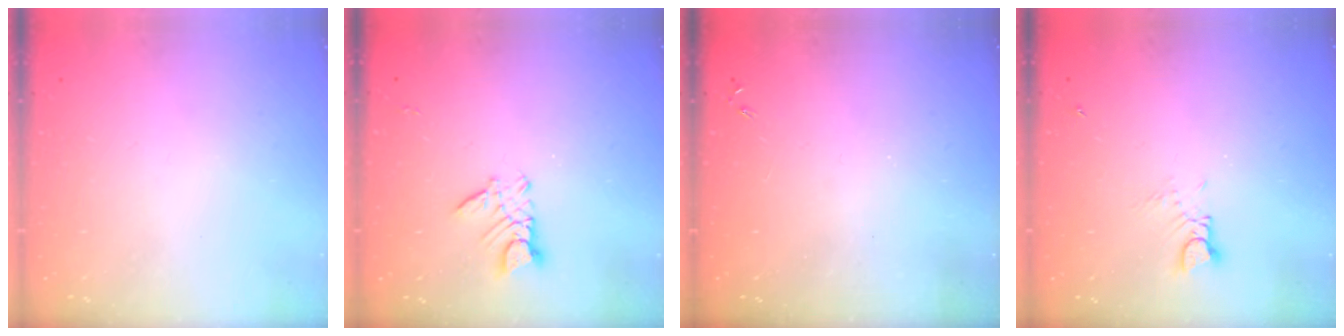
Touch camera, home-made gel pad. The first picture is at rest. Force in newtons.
{"total": 6.0, "press": 6.0, "slide": 0.4}
{"total": 0.0}
{"total": 2.7, "press": 2.7, "slide": 0.2}